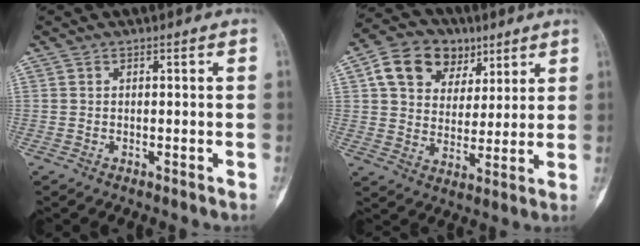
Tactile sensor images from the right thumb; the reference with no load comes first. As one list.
[{"total": 13.7, "force": [6.2, 10.4, 6.4], "torque": [-0.078, -0.006, 0.108]}]